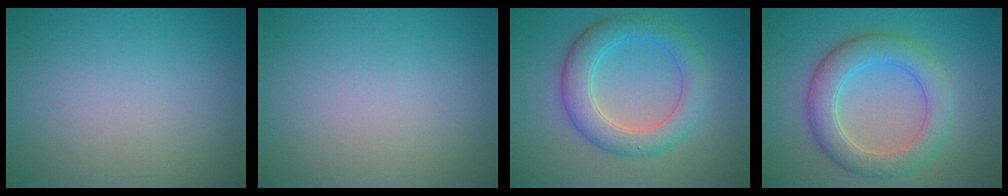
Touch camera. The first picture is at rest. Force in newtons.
{"total": 0.0}
{"total": 5.3, "press": 5.3, "slide": 0.1}
{"total": 5.6, "press": 5.6, "slide": 0.3}